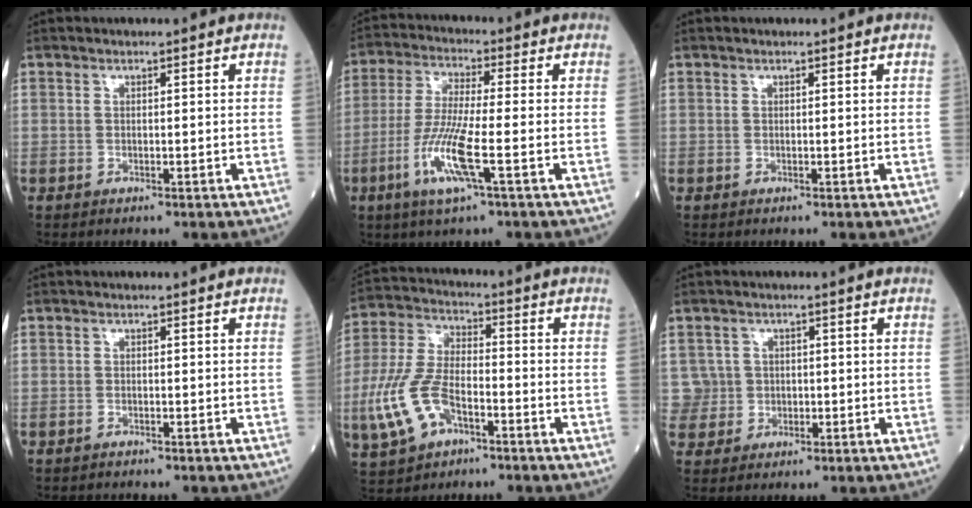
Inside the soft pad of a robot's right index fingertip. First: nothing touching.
{"total": 9.8, "force": [-3.5, 0.3, 9.1], "torque": [-0.192, -0.015, -0.072]}
{"total": 0.0}
{"total": 0.8, "force": [-0.7, 0.2, 0.0], "torque": [-0.006, -0.001, -0.011]}
{"total": 11.6, "force": [-4.6, 5.9, 8.9], "torque": [-0.216, 0.004, -0.086]}
{"total": 3.6, "force": [0.1, 3.6, -0.5], "torque": [0.024, 0.012, 0.004]}